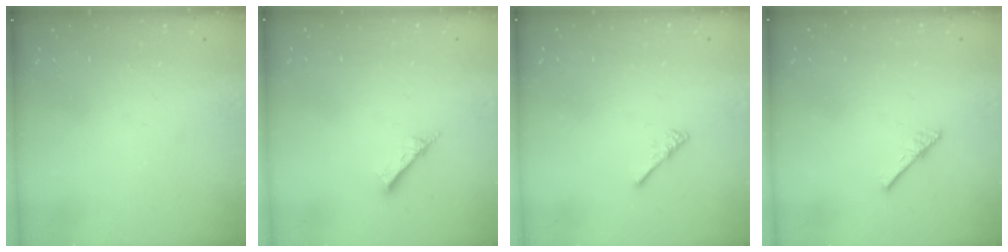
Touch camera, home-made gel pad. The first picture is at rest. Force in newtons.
{"total": 3.1, "press": 3.1, "slide": 0.0}
{"total": 2.5, "press": 2.5, "slide": 0.4}
{"total": 3.0, "press": 3.0, "slide": 0.3}